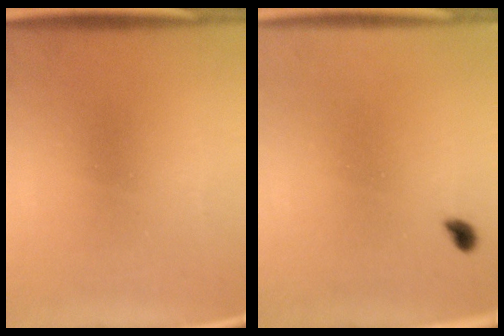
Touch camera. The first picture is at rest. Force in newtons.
{"total": 1.4}